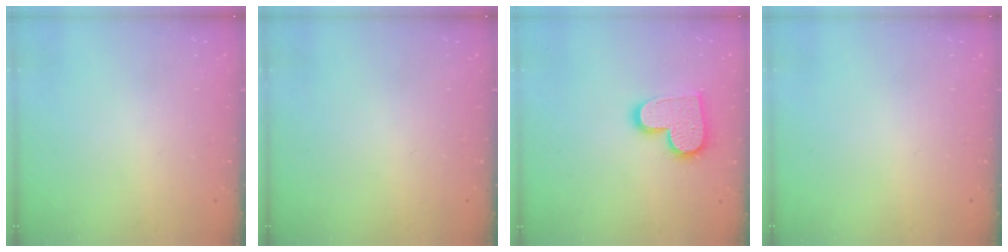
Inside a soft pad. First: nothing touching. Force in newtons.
{"total": 0.0}
{"total": 14.0, "press": 13.9, "slide": 0.8}
{"total": 0.0}